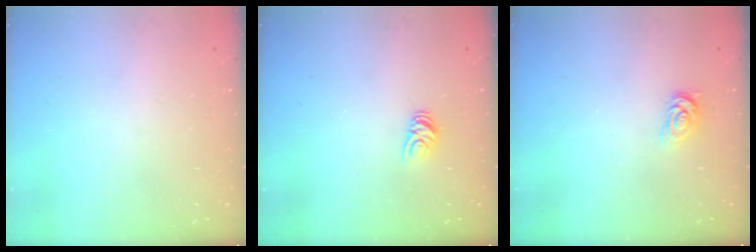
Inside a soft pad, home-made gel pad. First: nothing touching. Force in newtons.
{"total": 4.8, "press": 4.8, "slide": 0.4}
{"total": 1.8, "press": 1.8, "slide": 0.3}